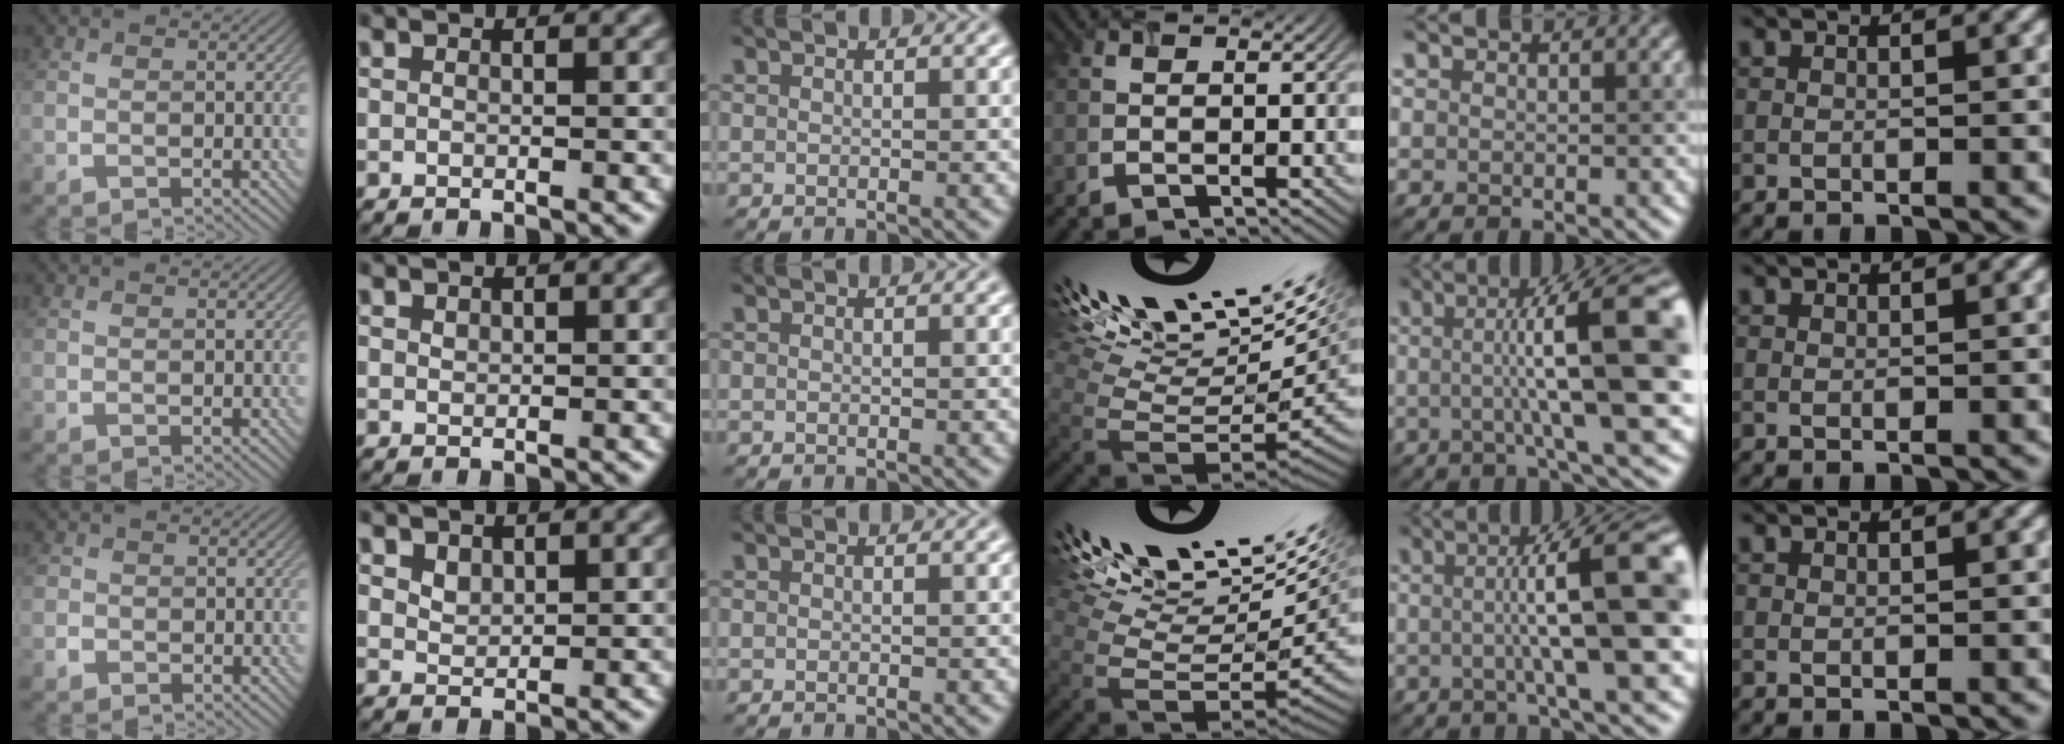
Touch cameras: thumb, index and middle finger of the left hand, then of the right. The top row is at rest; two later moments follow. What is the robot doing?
{"motion": "screw", "object": "timer"}